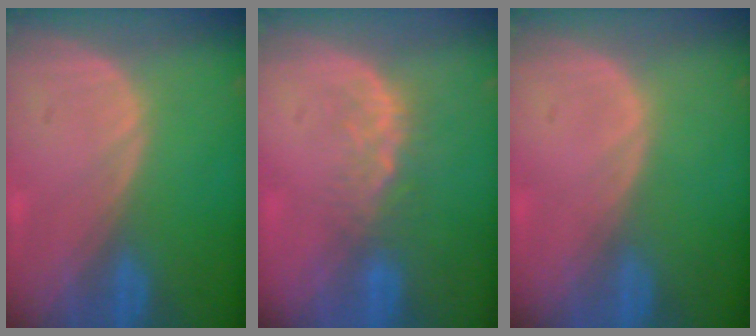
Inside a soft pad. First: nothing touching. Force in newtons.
{"total": 4.1, "press": 3.5, "slide": 2.1}
{"total": 0.0}